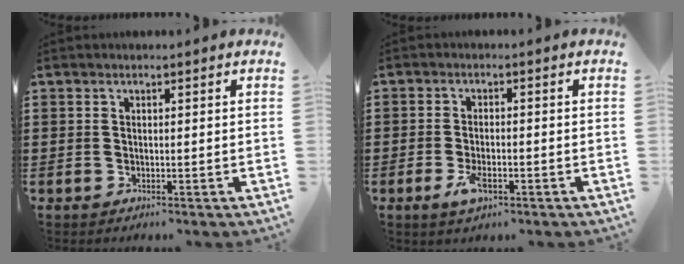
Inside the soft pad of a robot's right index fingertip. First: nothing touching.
{"total": 3.9, "force": [-1.5, 1.6, 3.2], "torque": [-0.074, -0.005, -0.032]}